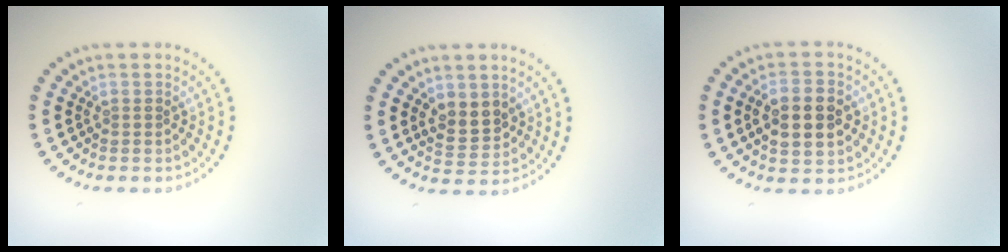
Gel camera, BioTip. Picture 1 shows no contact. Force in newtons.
{"total": 2.7, "press": 2.5, "slide": 0.9}
{"total": 5.2, "press": 5.2, "slide": 0.2}